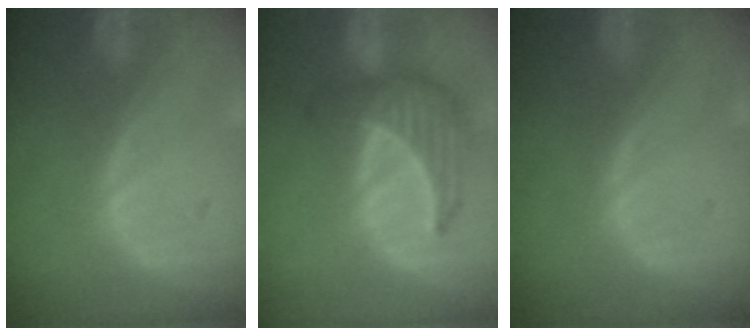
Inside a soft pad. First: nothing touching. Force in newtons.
{"total": 6.5, "press": 6.4, "slide": 1.1}
{"total": 0.0}